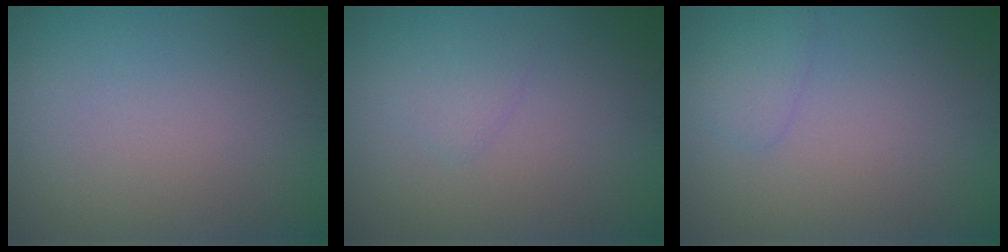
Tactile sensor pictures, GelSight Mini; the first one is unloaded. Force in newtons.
{"total": 1.2, "press": 1.1, "slide": 0.1}
{"total": 1.3, "press": 1.3, "slide": 0.0}